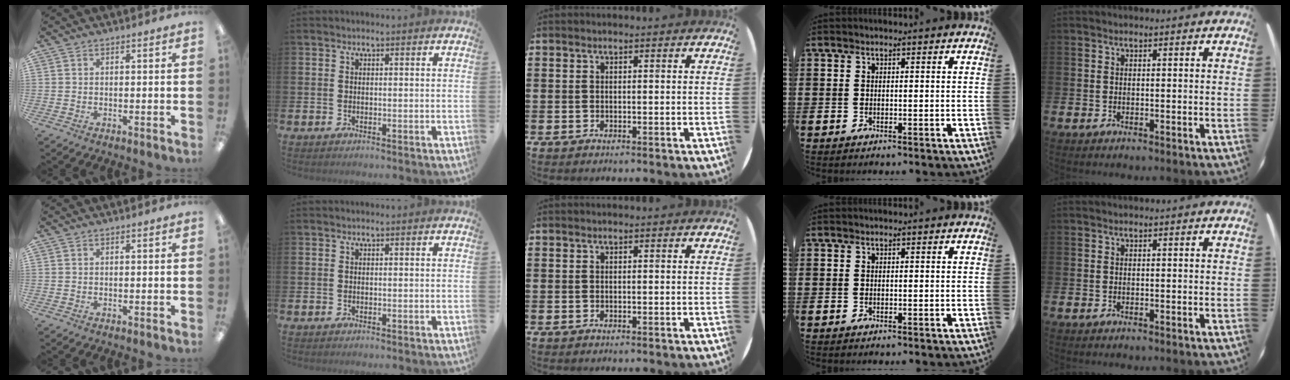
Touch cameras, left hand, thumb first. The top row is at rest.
{}